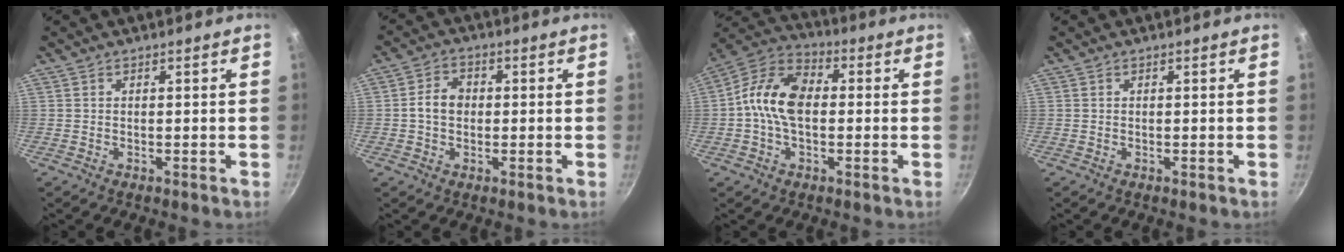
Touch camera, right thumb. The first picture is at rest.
{"total": 5.1, "force": [-0.1, 4.0, 3.2], "torque": [-0.042, 0.016, -0.009]}
{"total": 12.4, "force": [-0.1, 8.0, 9.4], "torque": [-0.152, 0.035, -0.026]}
{"total": 0.0}